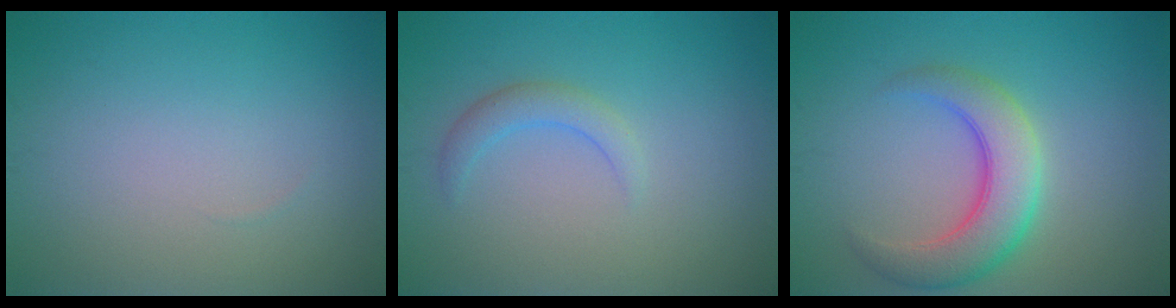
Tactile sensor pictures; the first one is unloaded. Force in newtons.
{"total": 1.8, "press": 1.8, "slide": 0.2}
{"total": 5.6, "press": 5.6, "slide": 0.3}